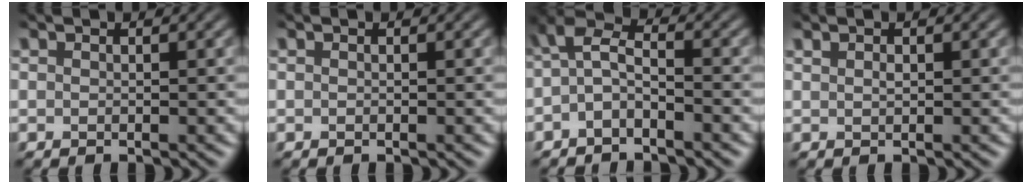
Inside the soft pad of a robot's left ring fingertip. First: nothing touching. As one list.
[{"total": 0.0}, {"total": 2.8, "force": [-1.1, 1.2, 2.3], "torque": [-0.047, 0.013, -0.033]}, {"total": 0.6, "force": [0.3, 0.3, 0.4], "torque": [-0.009, 0.003, 0.009]}]